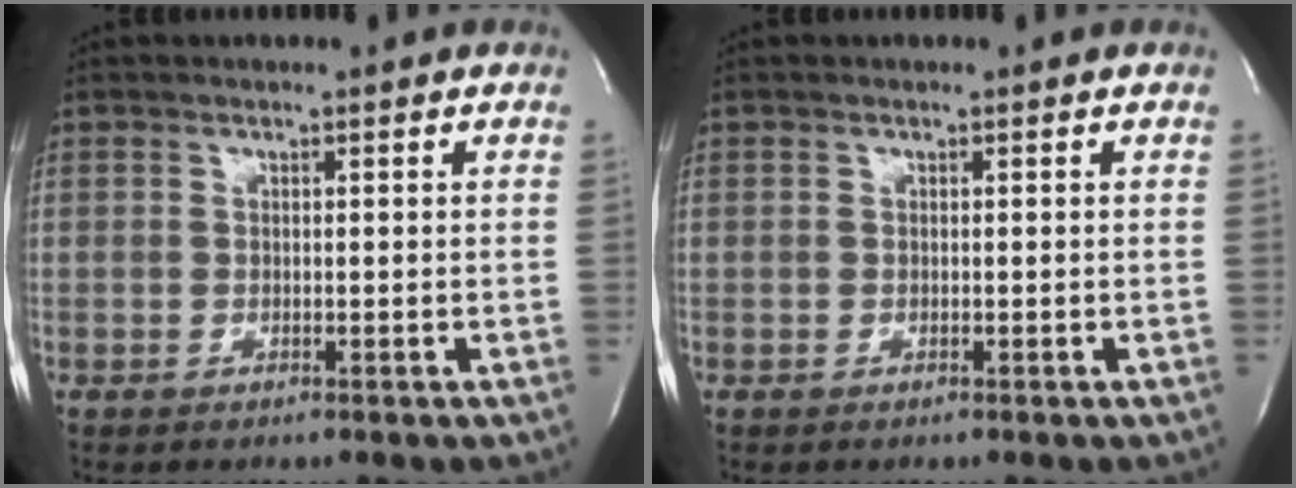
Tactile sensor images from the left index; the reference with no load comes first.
{"total": 0.0}